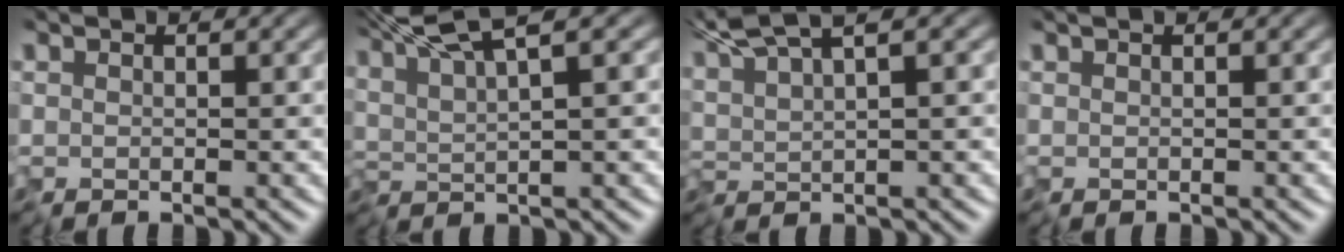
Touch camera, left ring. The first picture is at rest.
{"total": 8.6, "force": [5.8, 1.6, 6.1], "torque": [-0.107, 0.014, 0.081]}
{"total": 5.4, "force": [3.8, 0.8, 3.7], "torque": [-0.079, 0.020, 0.060]}
{"total": 0.0}